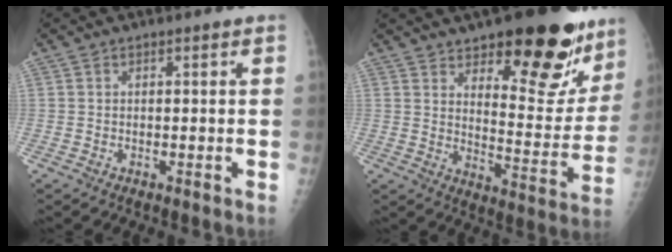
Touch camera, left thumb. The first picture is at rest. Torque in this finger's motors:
{"motor_torque": [0.52, 0.50, 0.23, -0.42, 0.13]}